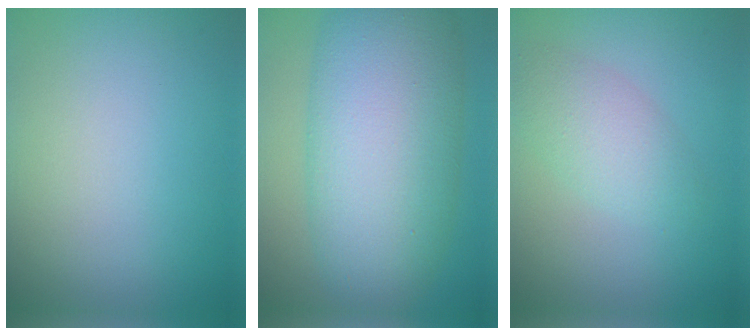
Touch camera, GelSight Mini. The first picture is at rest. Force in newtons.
{"total": 12.2, "press": 12.2, "slide": 0.2}
{"total": 3.0, "press": 3.0, "slide": 0.0}